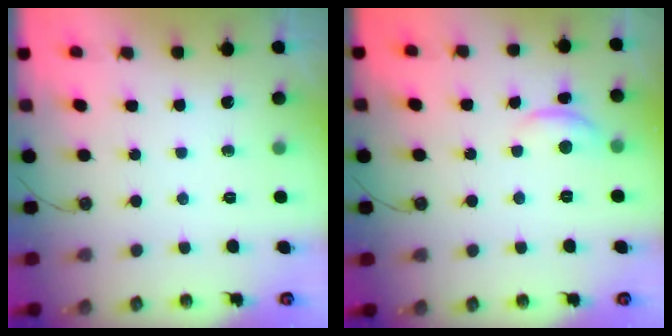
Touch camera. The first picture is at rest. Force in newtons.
{"total": 1.2, "press": 1.1, "slide": 0.6}